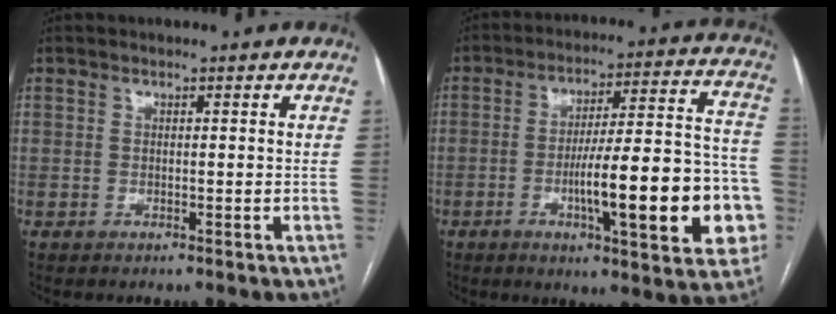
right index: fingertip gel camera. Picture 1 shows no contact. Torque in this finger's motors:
{"motor_torque": [1.42, -0.72, 0.51, 0.21]}